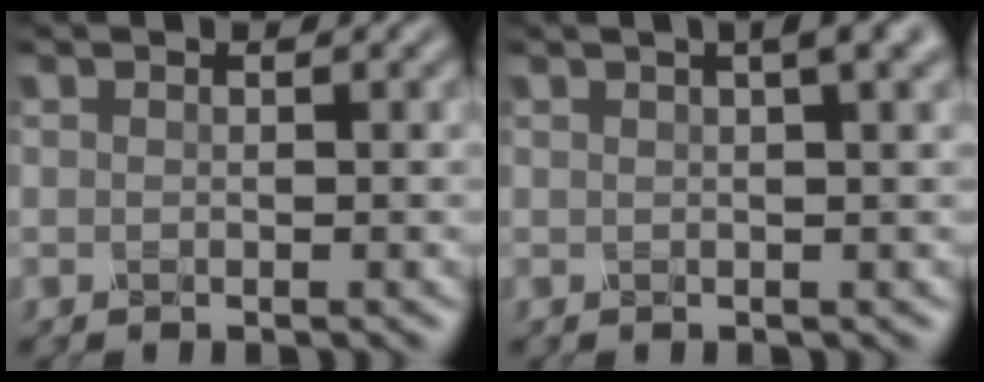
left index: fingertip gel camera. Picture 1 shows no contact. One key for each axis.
{"total": 4.2, "fx": 2.2, "fy": 1.3, "fz": 3.4, "tx": -0.032, "ty": 0.015, "tz": 0.009}